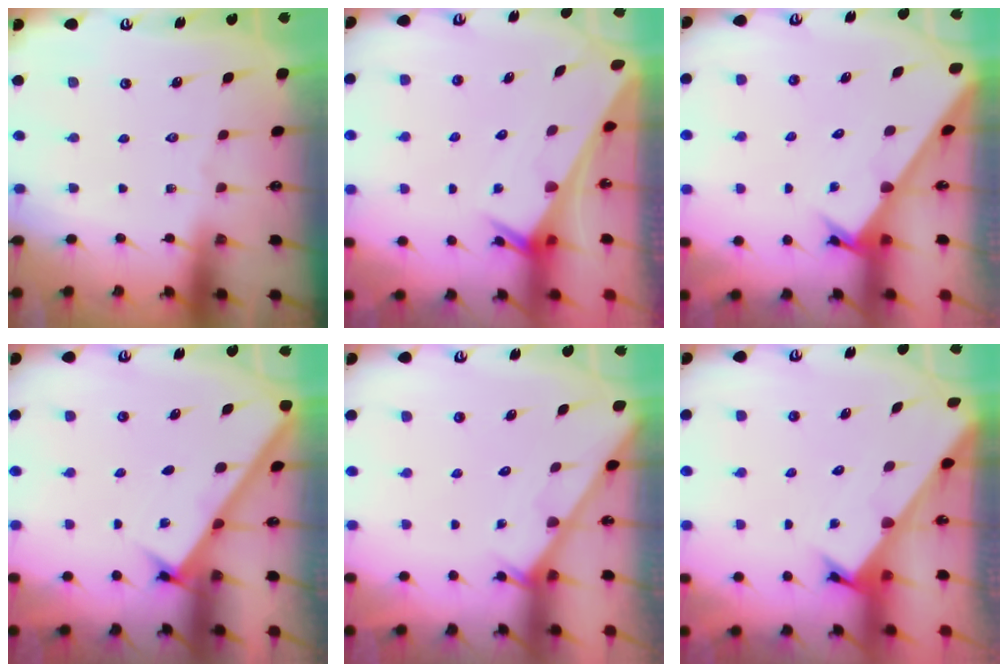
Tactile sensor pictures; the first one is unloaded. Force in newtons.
{"total": 2.7, "press": 2.7, "slide": 0.1}
{"total": 2.7, "press": 2.7, "slide": 0.3}
{"total": 2.7, "press": 2.7, "slide": 0.3}
{"total": 2.0, "press": 2.0, "slide": 0.1}
{"total": 2.4, "press": 2.4, "slide": 0.2}